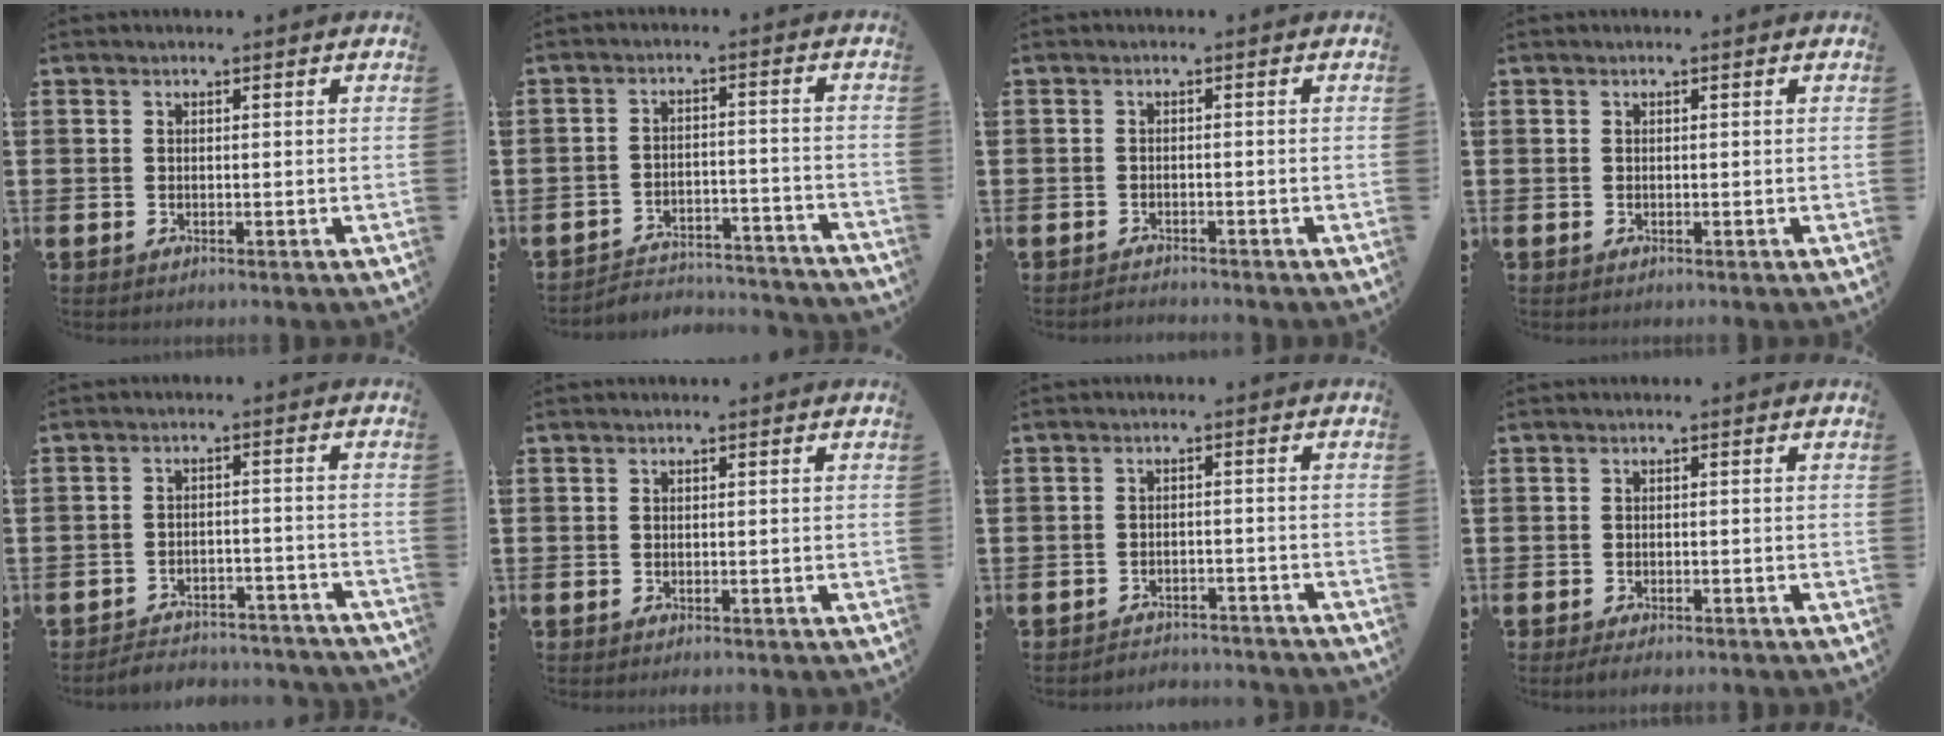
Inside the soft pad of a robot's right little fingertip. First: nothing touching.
{"total": 4.0, "force": [-3.9, 0.6, 0.4], "torque": [-0.011, 0.006, -0.083]}
{"total": 1.0, "force": [-1.0, 0.0, -0.1], "torque": [-0.002, 0.002, -0.022]}
{"total": 0.0}
{"total": 3.3, "force": [-3.3, 0.4, 0.0], "torque": [-0.007, 0.008, -0.071]}
{"total": 0.0}
{"total": 2.4, "force": [-2.3, 0.0, -0.3], "torque": [-0.003, 0.004, -0.052]}
{"total": 1.2, "force": [-1.0, 0.2, 0.7], "torque": [-0.012, -0.001, -0.019]}